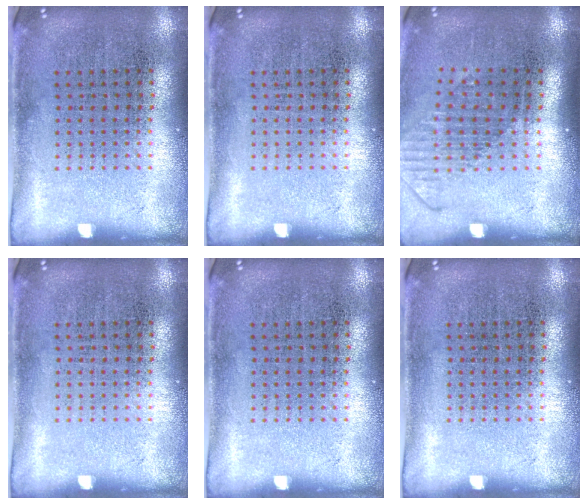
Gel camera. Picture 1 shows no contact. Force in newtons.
{"total": 0.0}
{"total": 1.5, "press": 1.1, "slide": 0.9}
{"total": 0.0}
{"total": 0.0}
{"total": 0.0}